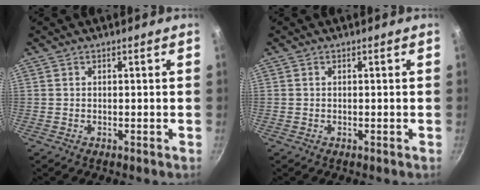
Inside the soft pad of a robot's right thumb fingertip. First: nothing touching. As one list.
[{"total": 0.0}]